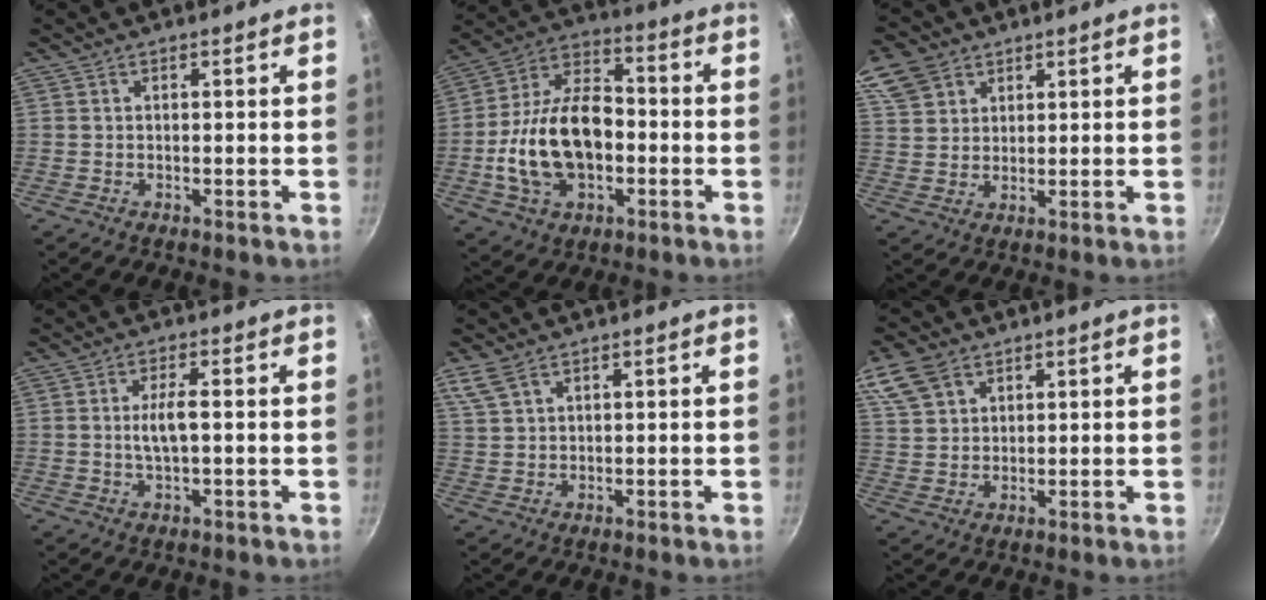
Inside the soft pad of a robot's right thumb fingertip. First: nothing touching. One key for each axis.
{"total": 19.1, "fx": -3.1, "fy": 12.1, "fz": 14.4, "tx": -0.238, "ty": 0.042, "tz": -0.060}
{"total": 8.8, "fx": 5.2, "fy": 6.3, "fz": 3.3, "tx": -0.050, "ty": -0.007, "tz": 0.099}
{"total": 4.4, "fx": 0.0, "fy": 1.1, "fz": 4.2, "tx": -0.082, "ty": 0.007, "tz": 0.002}
{"total": 4.2, "fx": 2.8, "fy": 2.1, "fz": 2.4, "tx": -0.049, "ty": -0.003, "tz": 0.064}
{"total": 8.4, "fx": 5.0, "fy": 5.4, "fz": 4.1, "tx": -0.071, "ty": -0.005, "tz": 0.102}